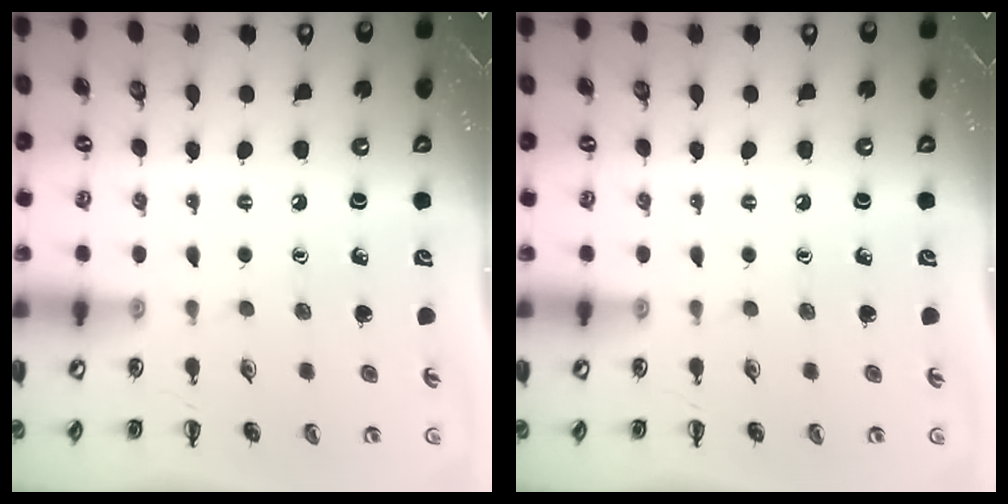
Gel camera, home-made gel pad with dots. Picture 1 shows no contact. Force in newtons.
{"total": 0.0}